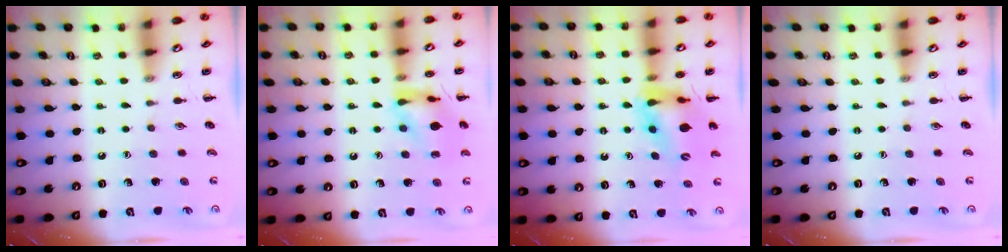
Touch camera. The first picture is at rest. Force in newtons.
{"total": 12.0, "press": 11.9, "slide": 1.3}
{"total": 13.1, "press": 12.5, "slide": 3.8}
{"total": 0.0}